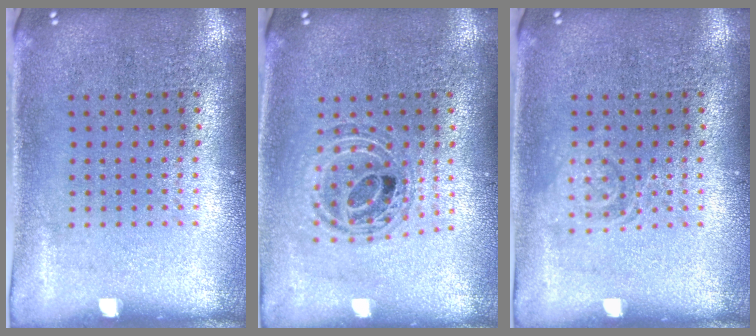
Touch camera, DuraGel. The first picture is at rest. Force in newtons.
{"total": 0.9, "press": 0.9, "slide": 0.2}
{"total": 1.5, "press": 1.5, "slide": 0.3}